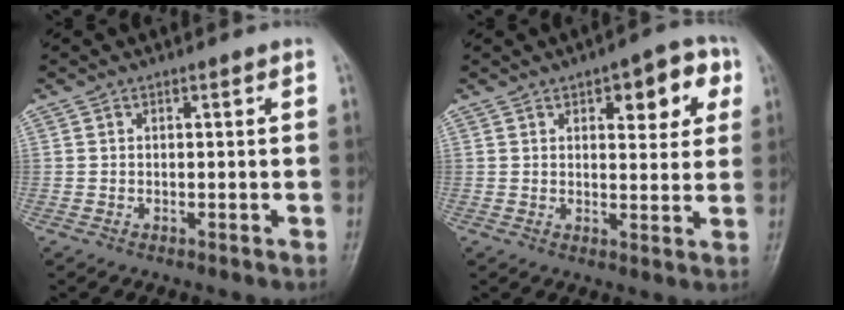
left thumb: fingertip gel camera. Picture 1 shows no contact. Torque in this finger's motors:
{"motor_torque": [0.03, 0.07, -0.01, 0.06, 0.12]}